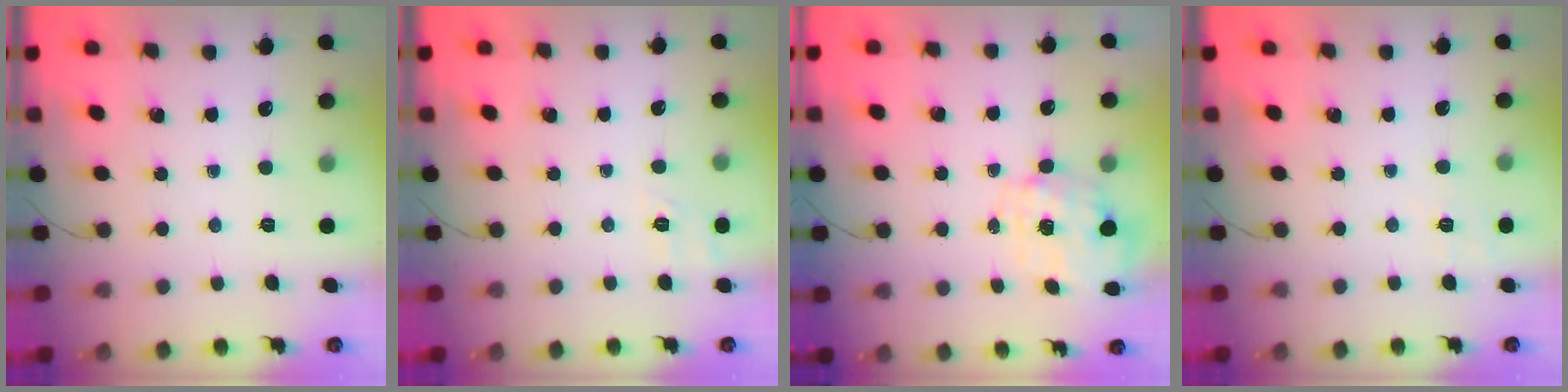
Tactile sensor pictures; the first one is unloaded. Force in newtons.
{"total": 2.0, "press": 1.1, "slide": 1.7}
{"total": 2.8, "press": 2.6, "slide": 0.9}
{"total": 3.8, "press": 3.4, "slide": 1.6}